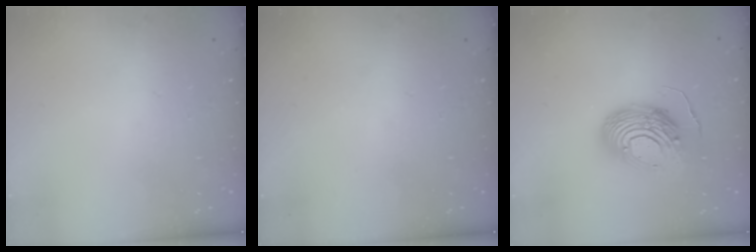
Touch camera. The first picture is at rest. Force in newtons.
{"total": 0.0}
{"total": 14.1, "press": 13.9, "slide": 2.6}